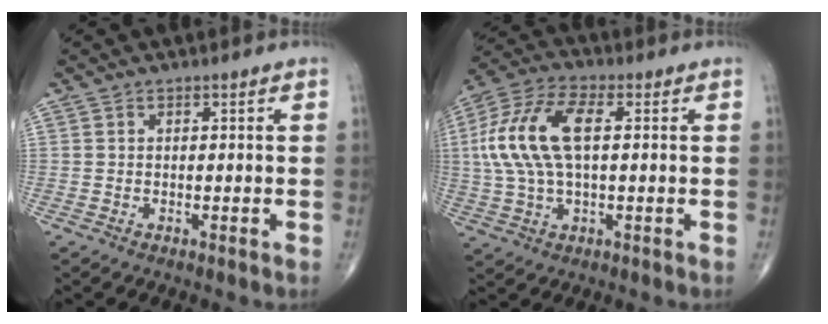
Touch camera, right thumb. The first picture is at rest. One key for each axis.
{"total": 15.2, "fx": 1.9, "fy": 7.4, "fz": 13.1, "tx": -0.283, "ty": 0.023, "tz": 0.033}